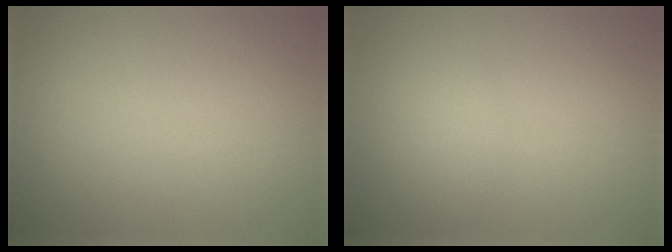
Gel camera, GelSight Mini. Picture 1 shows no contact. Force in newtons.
{"total": 1.0, "press": 1.0, "slide": 0.2}